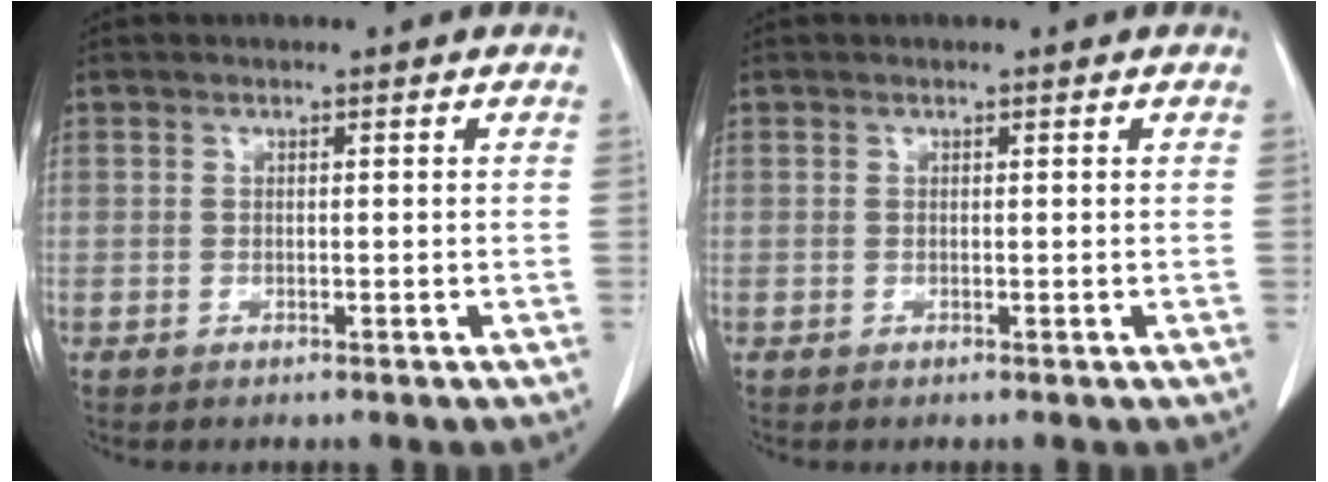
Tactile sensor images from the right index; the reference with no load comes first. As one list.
[{"total": 0.0}]